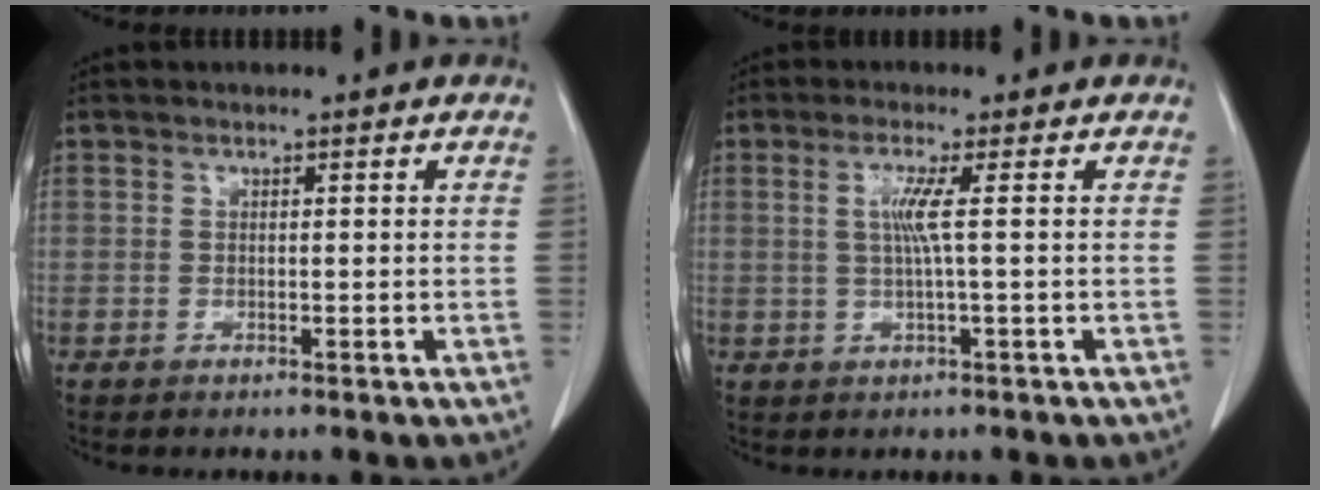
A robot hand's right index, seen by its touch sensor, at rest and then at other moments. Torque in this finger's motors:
{"motor_torque": [0.25, -0.19, 0.10, 0.03]}